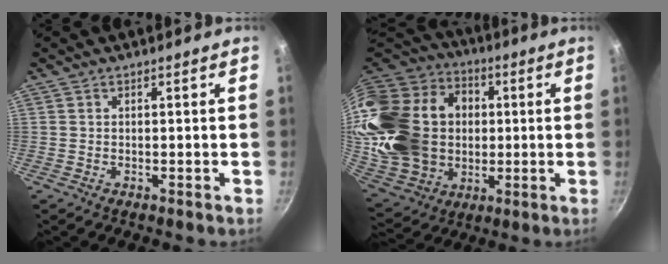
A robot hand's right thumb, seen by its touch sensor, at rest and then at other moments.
{"total": 31.5, "force": [2.8, 24.5, 19.6], "torque": [-0.381, 0.025, 0.071]}